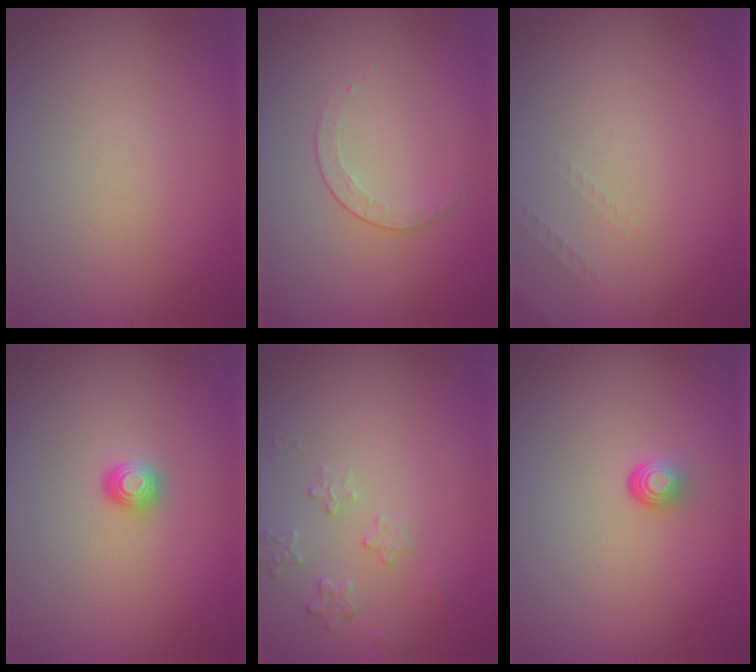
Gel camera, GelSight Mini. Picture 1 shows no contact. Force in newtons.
{"total": 1.5, "press": 0.9, "slide": 1.2}
{"total": 0.9, "press": 0.9, "slide": 0.3}
{"total": 1.2, "press": 1.2, "slide": 0.1}
{"total": 1.9, "press": 1.8, "slide": 0.2}
{"total": 1.7, "press": 1.1, "slide": 1.3}